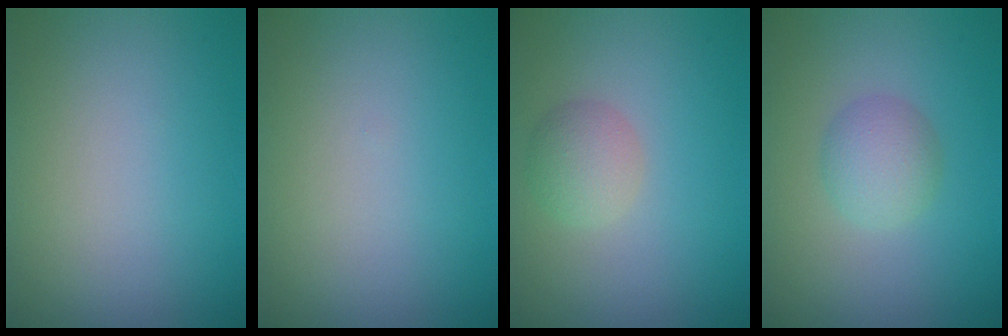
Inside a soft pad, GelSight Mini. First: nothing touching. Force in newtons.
{"total": 0.0}
{"total": 2.3, "press": 2.3, "slide": 0.1}
{"total": 2.7, "press": 2.7, "slide": 0.0}